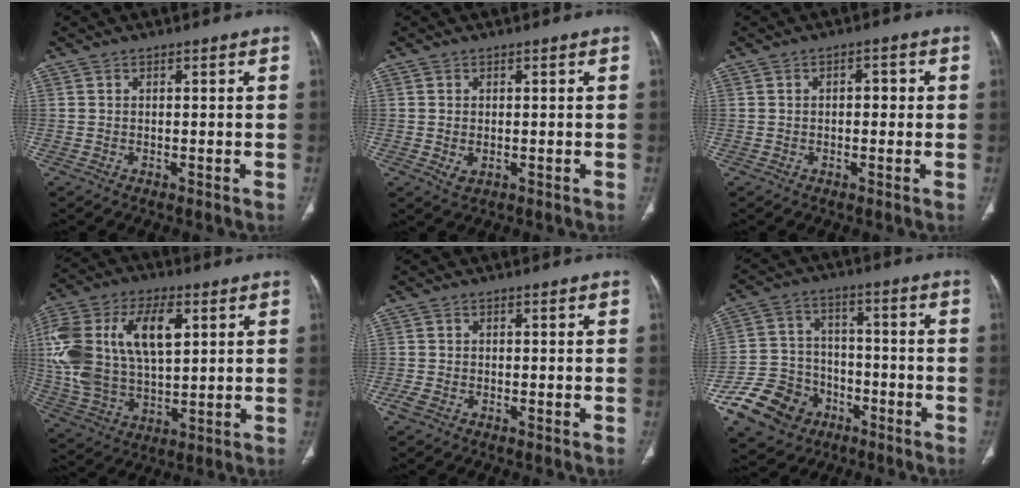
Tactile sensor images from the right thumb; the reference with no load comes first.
{"total": 2.0, "force": [-0.3, 1.4, 1.4], "torque": [-0.027, -0.004, 0.001]}
{"total": 2.4, "force": [0.1, 1.4, 1.9], "torque": [-0.019, 0.009, -0.002]}
{"total": 22.8, "force": [5.5, 12.7, 18.1], "torque": [-0.372, 0.003, 0.103]}
{"total": 1.9, "force": [-1.1, 1.1, 1.2], "torque": [-0.032, -0.002, -0.022]}
{"total": 14.4, "force": [-7.6, 11.1, 5.1], "torque": [-0.081, 0.053, -0.128]}